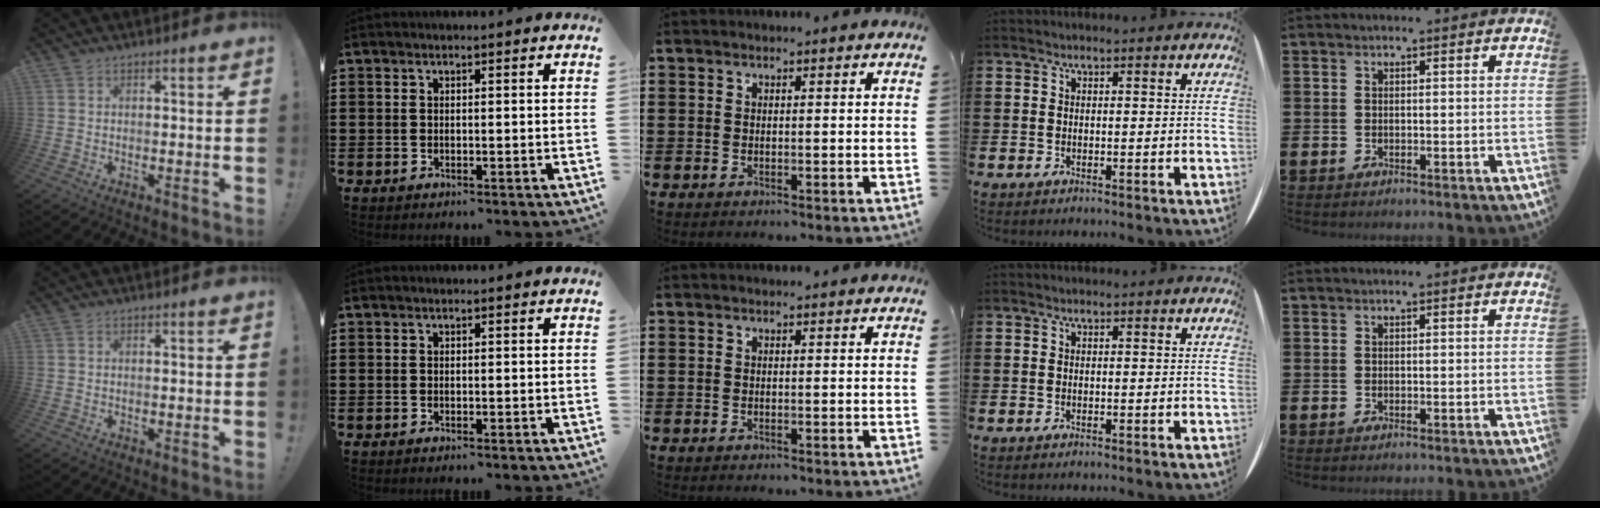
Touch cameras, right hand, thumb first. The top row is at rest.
{}